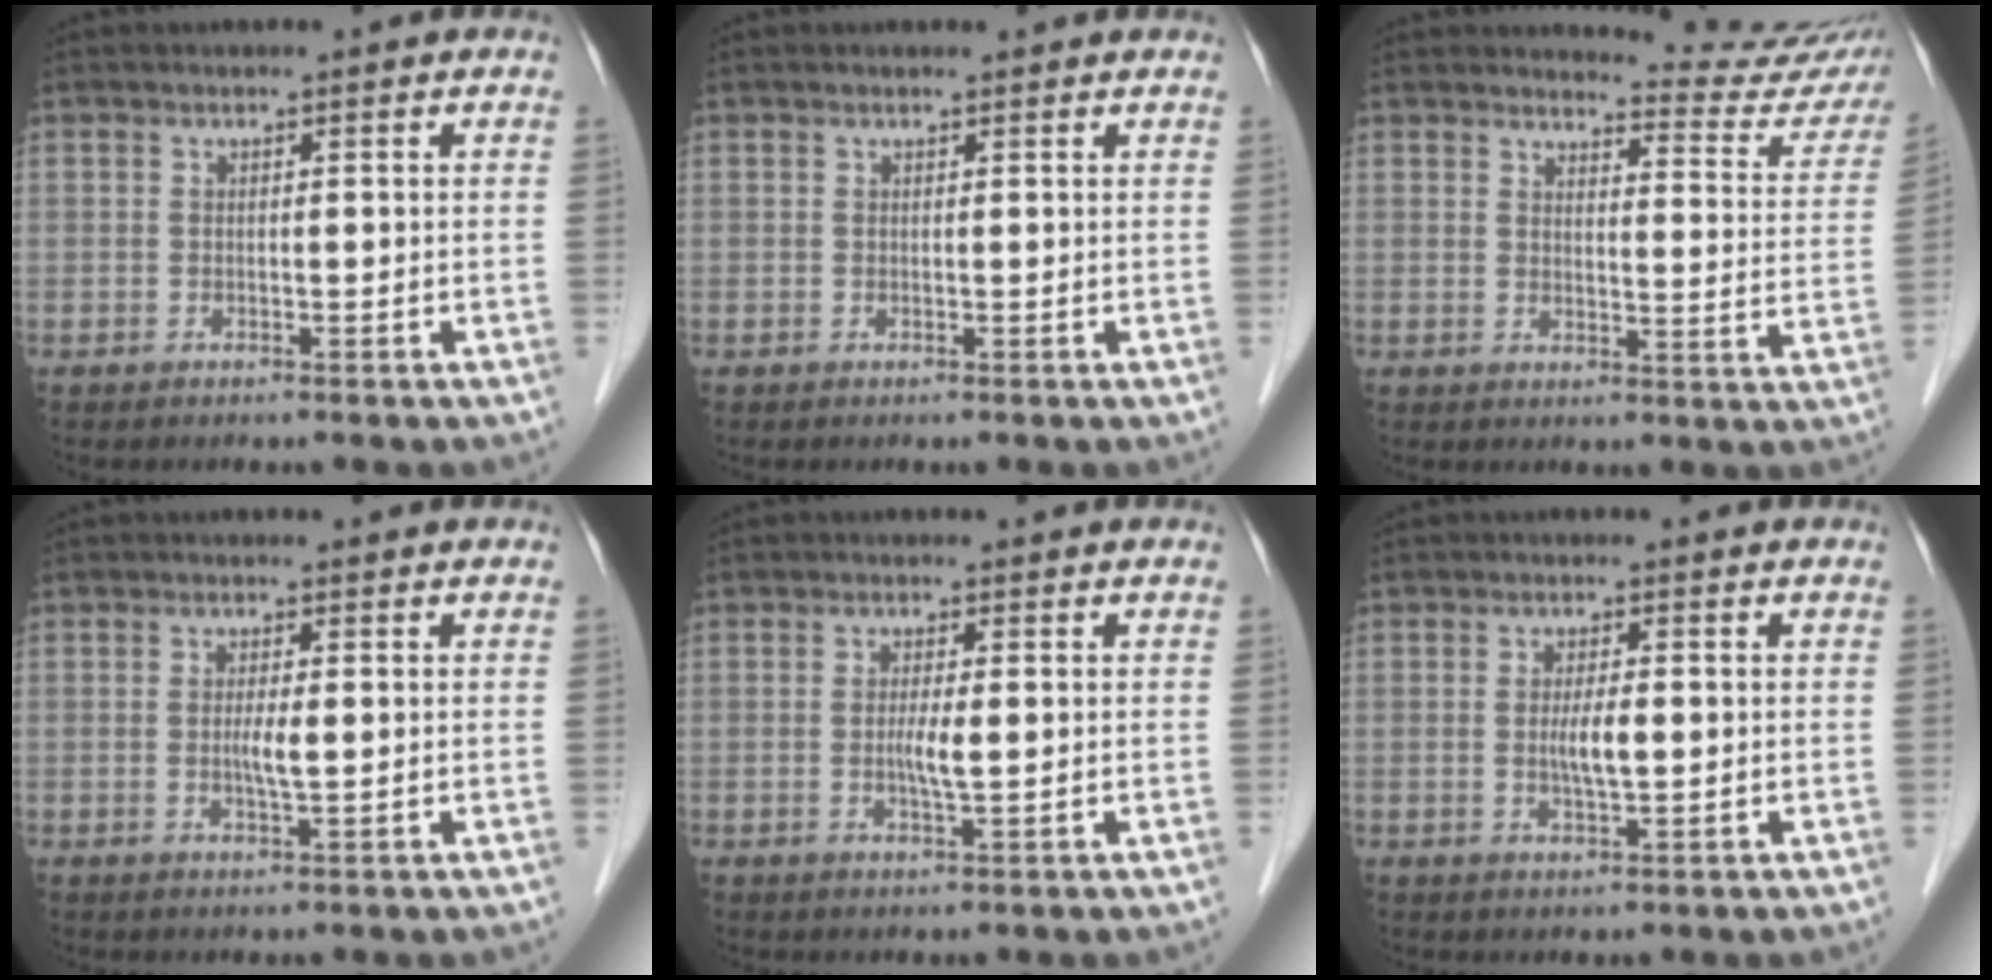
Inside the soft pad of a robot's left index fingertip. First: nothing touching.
{"total": 1.5, "force": [1.4, 0.2, 0.4], "torque": [-0.012, 0.010, 0.017]}
{"total": 12.6, "force": [12.5, 0.7, 1.4], "torque": [0.000, -0.080, 0.122]}
{"total": 2.3, "force": [0.0, 0.1, 2.3], "torque": [-0.048, -0.004, 0.000]}
{"total": 2.7, "force": [-0.1, 0.2, 2.7], "torque": [-0.056, -0.004, -0.001]}
{"total": 3.4, "force": [-0.1, 0.5, 3.4], "torque": [-0.066, -0.004, 0.000]}